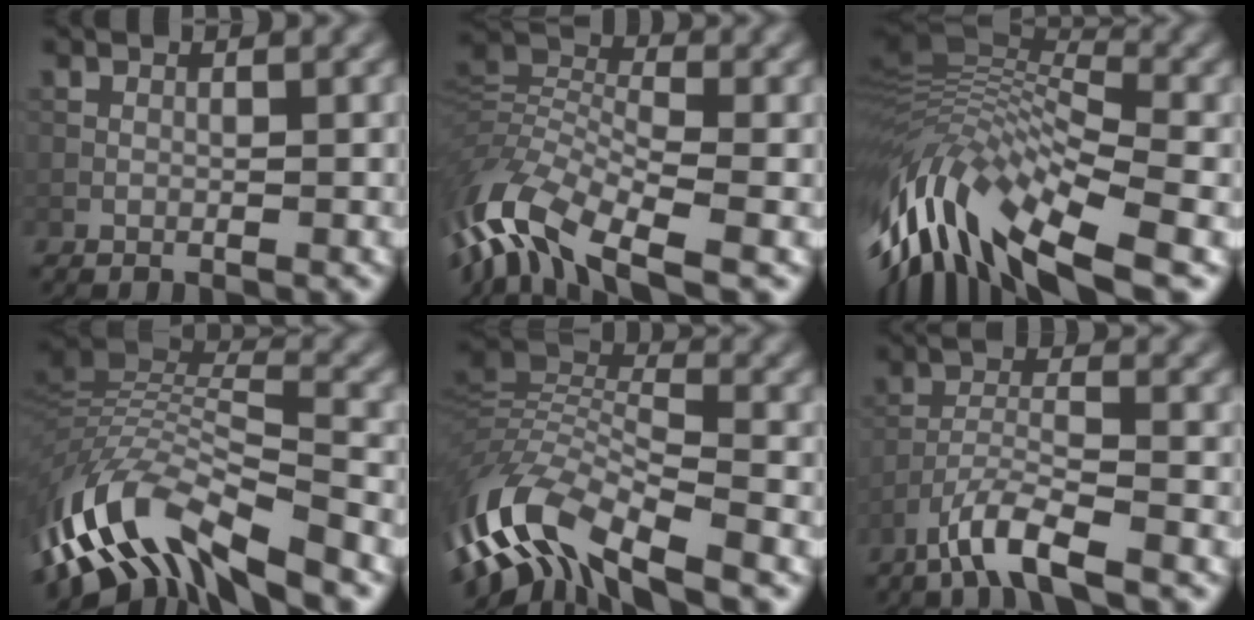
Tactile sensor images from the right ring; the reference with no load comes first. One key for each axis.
{"total": 11.5, "fx": -5.7, "fy": 4.5, "fz": 8.9, "tx": -0.183, "ty": 0.001, "tz": -0.124}
{"total": 13.9, "fx": -4.0, "fy": 5.4, "fz": 12.2, "tx": -0.253, "ty": 0.016, "tz": -0.067}
{"total": 13.5, "fx": -8.0, "fy": 4.3, "fz": 10.0, "tx": -0.206, "ty": 0.014, "tz": -0.142}
{"total": 12.2, "fx": -6.5, "fy": 4.4, "fz": 9.3, "tx": -0.188, "ty": 0.005, "tz": -0.127}
{"total": 4.8, "fx": -3.4, "fy": 0.7, "fz": 3.4, "tx": -0.067, "ty": -0.001, "tz": -0.075}